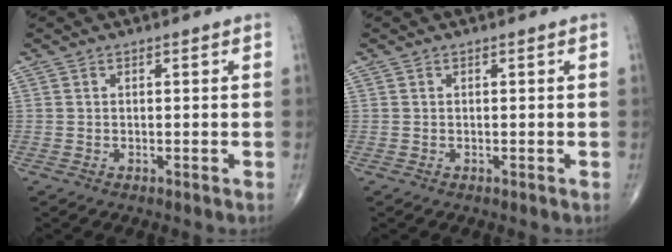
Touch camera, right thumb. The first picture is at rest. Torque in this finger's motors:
{"motor_torque": [0.00, 0.00, -0.30, -0.29, 0.04]}